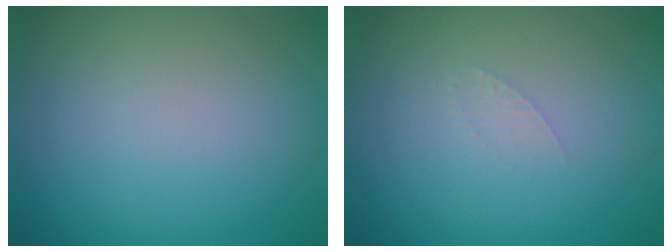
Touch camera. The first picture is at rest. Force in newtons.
{"total": 0.7, "press": 0.7, "slide": 0.1}